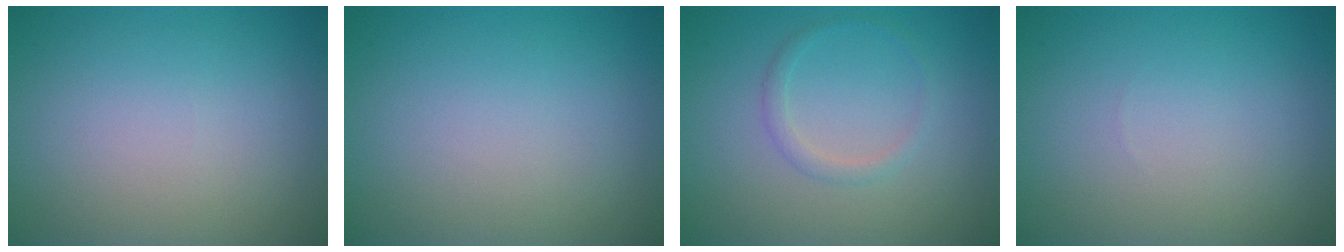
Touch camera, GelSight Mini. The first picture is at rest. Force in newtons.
{"total": 0.0}
{"total": 1.2, "press": 1.2, "slide": 0.1}
{"total": 0.0}